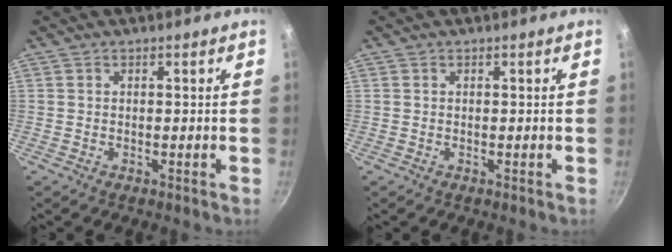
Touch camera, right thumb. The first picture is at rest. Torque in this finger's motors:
{"motor_torque": [-0.03, 0.03, -0.04, -0.04, 0.00]}